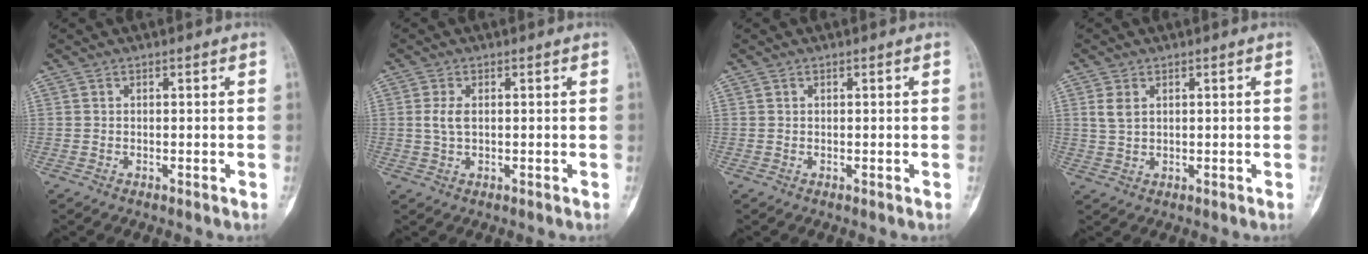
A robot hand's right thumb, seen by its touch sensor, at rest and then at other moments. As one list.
[{"total": 2.8, "force": [0.4, 1.5, 2.3], "torque": [-0.048, 0.003, 0.007]}, {"total": 0.0}, {"total": 2.2, "force": [0.8, 1.3, 1.5], "torque": [-0.028, 0.005, 0.021]}]